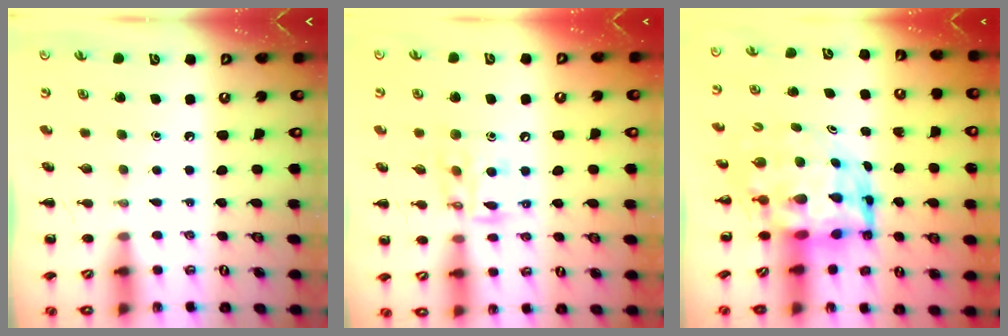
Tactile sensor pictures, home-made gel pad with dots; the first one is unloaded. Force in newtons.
{"total": 12.8, "press": 12.5, "slide": 2.5}
{"total": 7.5, "press": 7.2, "slide": 2.2}